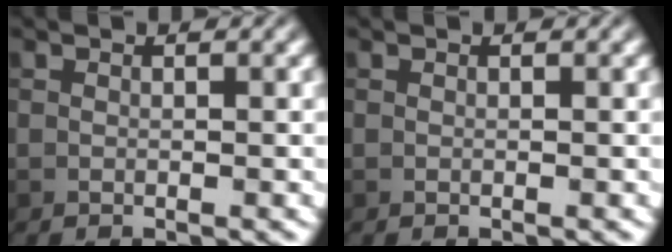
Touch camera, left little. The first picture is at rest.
{"total": 0.0}